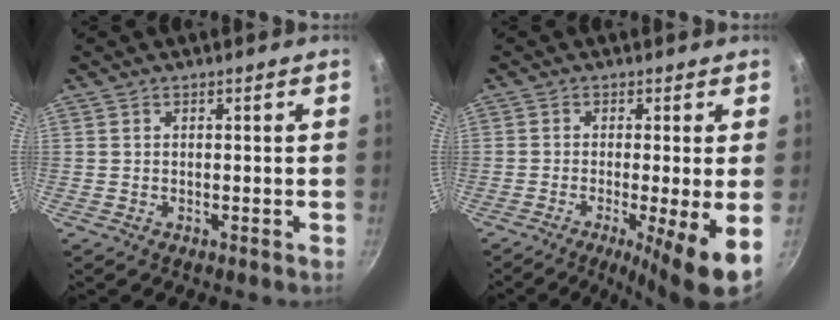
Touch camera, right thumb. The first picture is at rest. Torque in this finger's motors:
{"motor_torque": [-0.19, 0.74, 0.08, -0.05, 0.09]}